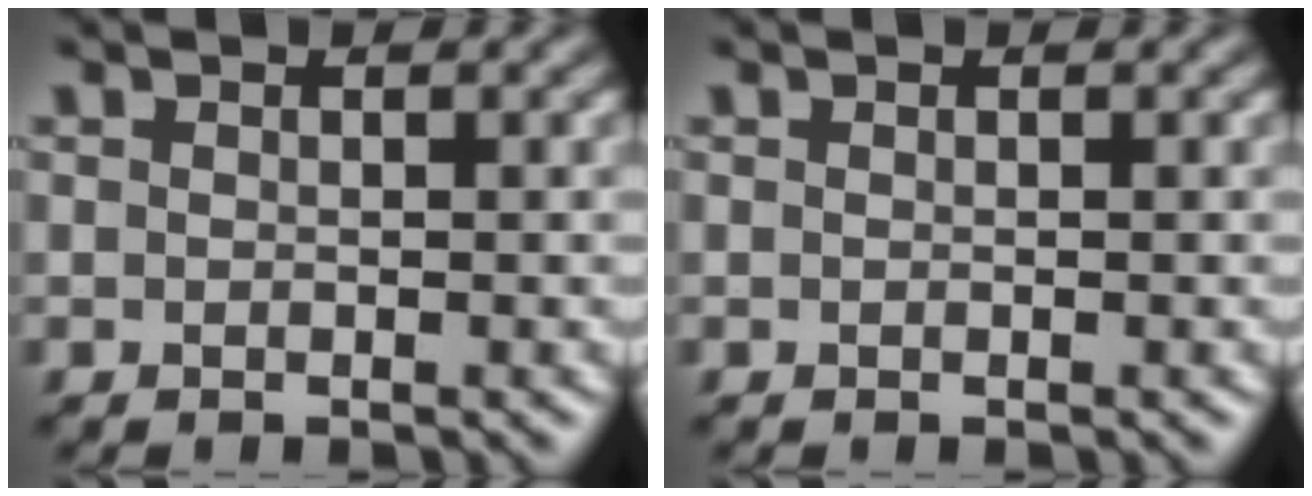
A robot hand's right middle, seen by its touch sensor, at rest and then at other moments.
{"total": 0.0}